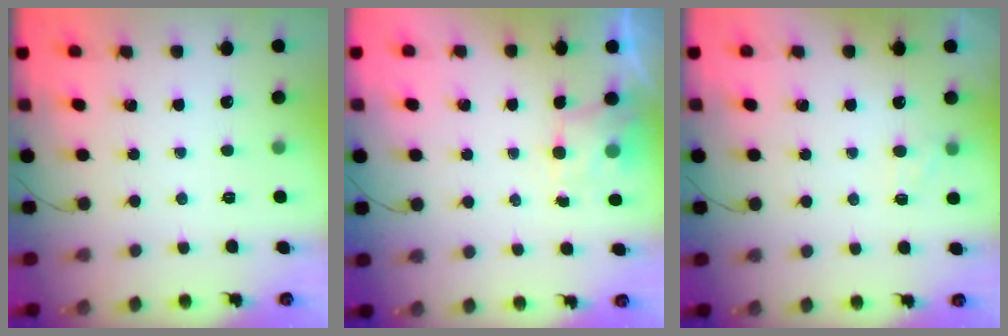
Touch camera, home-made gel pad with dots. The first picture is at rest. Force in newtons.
{"total": 2.0, "press": 1.8, "slide": 1.0}
{"total": 4.6, "press": 4.3, "slide": 1.6}